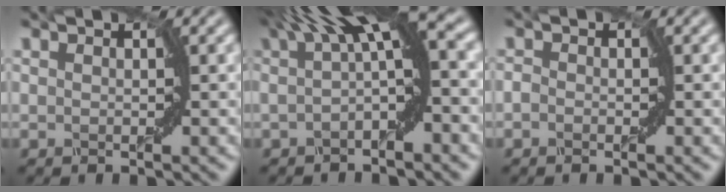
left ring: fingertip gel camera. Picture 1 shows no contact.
{"total": 7.2, "force": [1.8, 1.5, 6.8], "torque": [-0.097, 0.021, 0.018]}
{"total": 0.9, "force": [-0.5, 0.6, 0.5], "torque": [-0.008, 0.005, -0.012]}